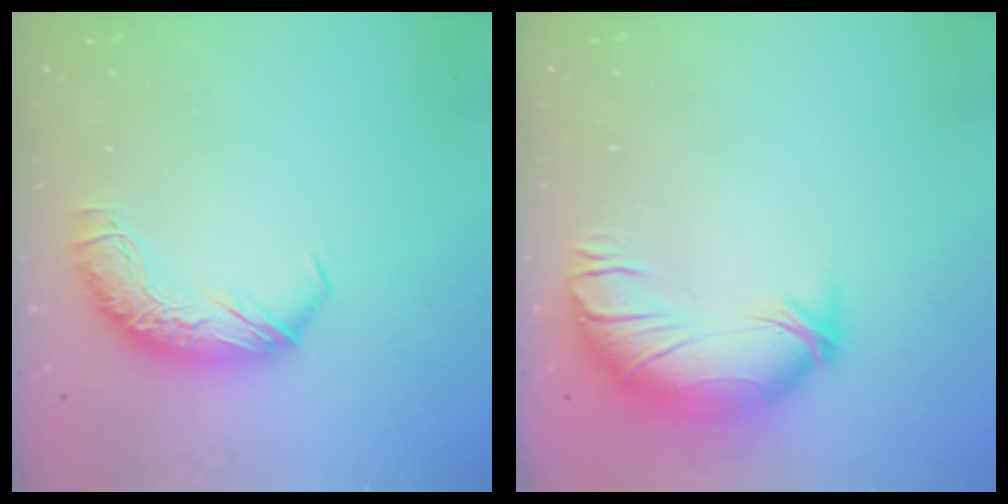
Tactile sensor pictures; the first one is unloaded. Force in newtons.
{"total": 3.2, "press": 0.5, "slide": 3.2}